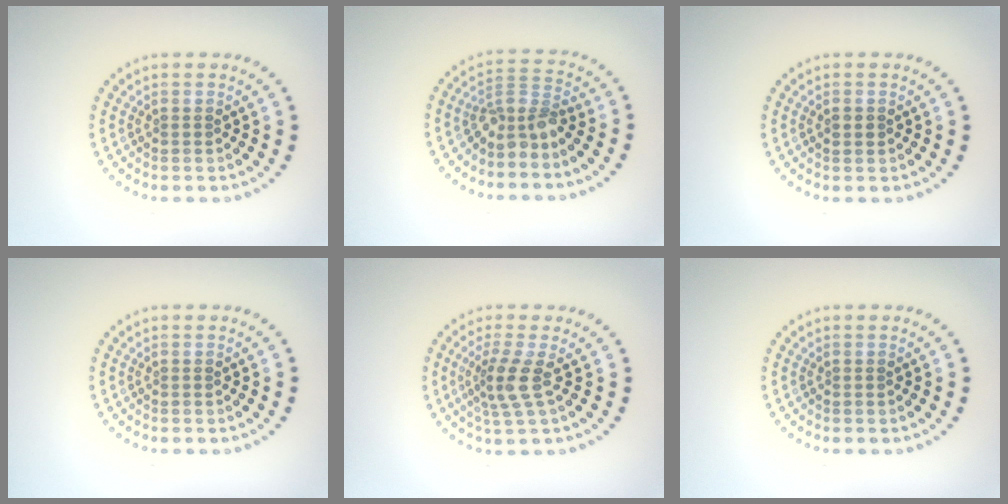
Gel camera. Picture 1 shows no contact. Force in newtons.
{"total": 3.0, "press": 2.2, "slide": 2.1}
{"total": 1.3, "press": 1.3, "slide": 0.1}
{"total": 0.0}
{"total": 2.9, "press": 2.2, "slide": 1.8}
{"total": 0.0}